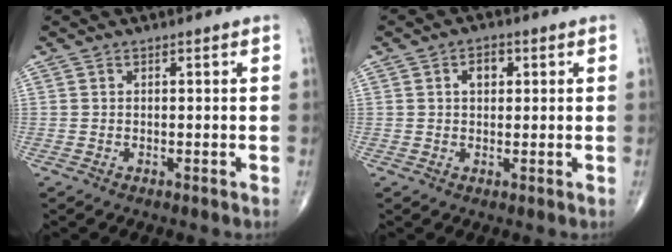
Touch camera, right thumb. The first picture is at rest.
{"total": 3.2, "force": [1.0, 2.1, 2.2], "torque": [-0.024, 0.003, 0.012]}